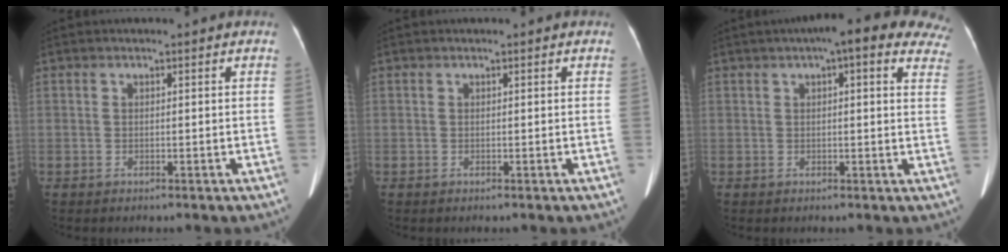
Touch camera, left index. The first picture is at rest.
{"total": 0.0}
{"total": 14.4, "force": [10.4, 3.5, 9.3], "torque": [-0.101, 0.027, 0.101]}